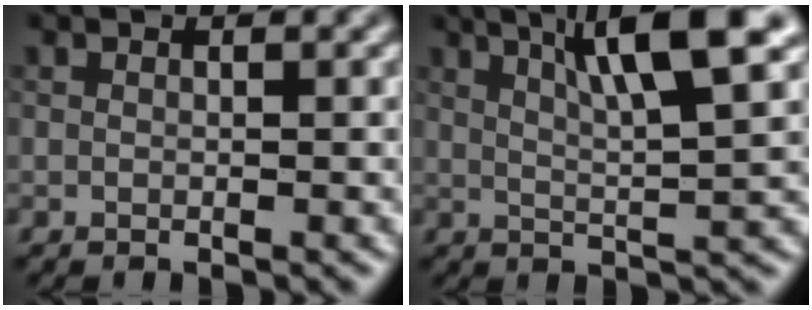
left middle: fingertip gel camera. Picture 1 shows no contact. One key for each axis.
{"total": 7.7, "fx": 3.8, "fy": 1.2, "fz": 6.7, "tx": -0.093, "ty": 0.013, "tz": 0.060}